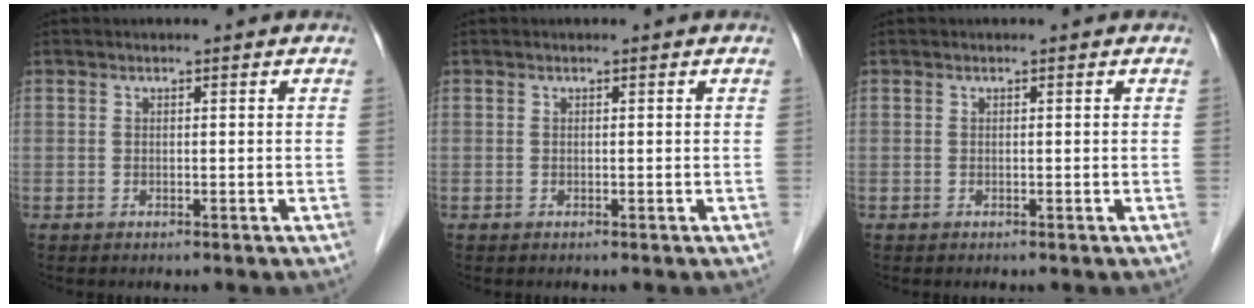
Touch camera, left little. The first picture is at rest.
{"total": 0.0}
{"total": 0.0}